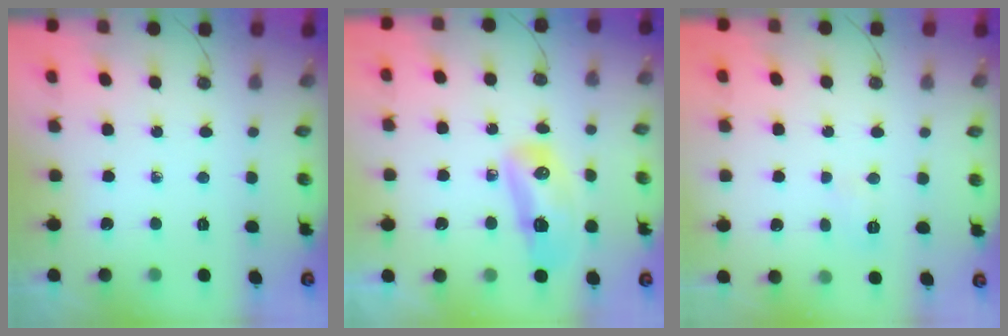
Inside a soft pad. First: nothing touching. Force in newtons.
{"total": 11.4, "press": 11.1, "slide": 2.6}
{"total": 3.5, "press": 3.4, "slide": 1.0}